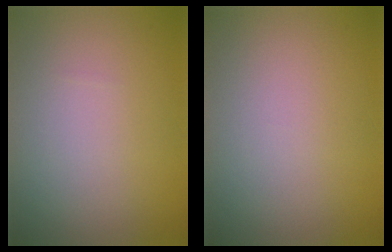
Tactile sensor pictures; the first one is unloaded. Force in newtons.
{"total": 0.0}